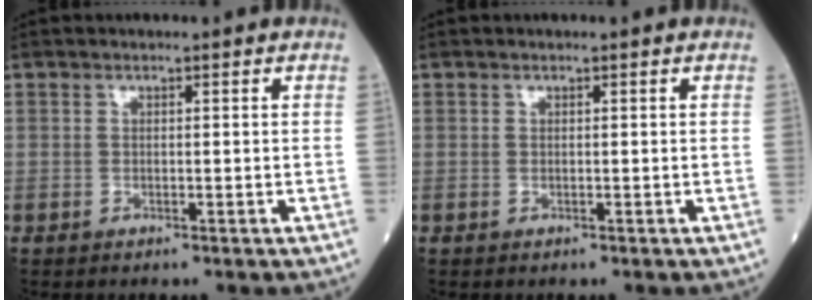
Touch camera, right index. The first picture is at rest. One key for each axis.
{"total": 0.0}